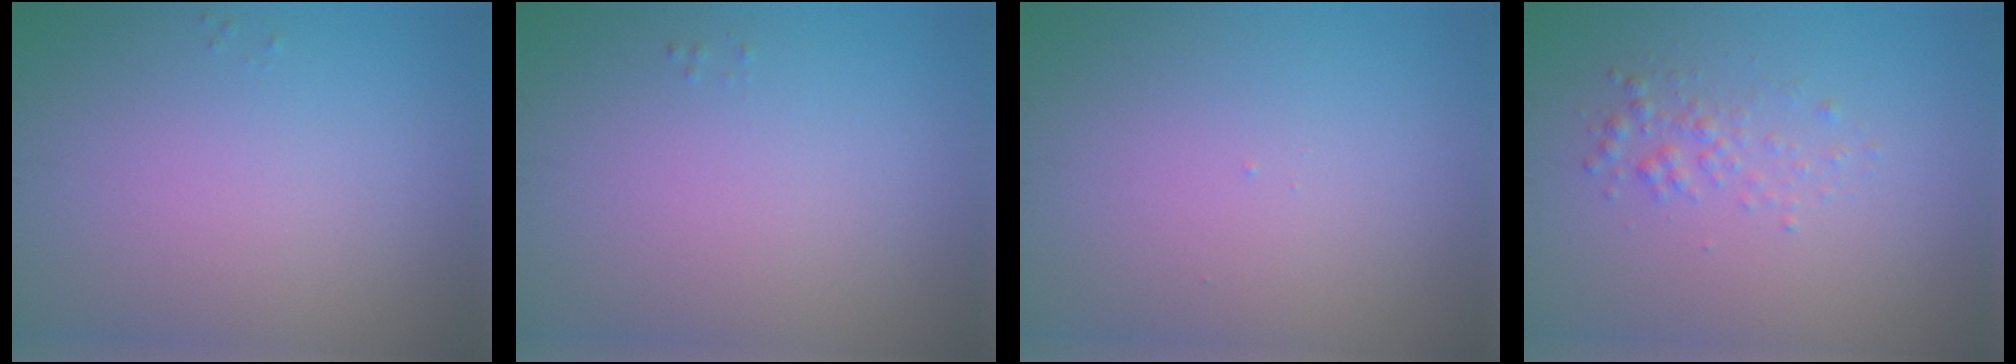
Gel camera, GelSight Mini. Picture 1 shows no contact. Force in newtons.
{"total": 0.0}
{"total": 0.0}
{"total": 1.5, "press": 1.5, "slide": 0.1}